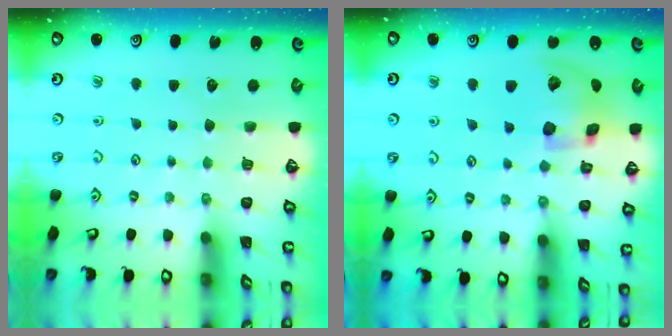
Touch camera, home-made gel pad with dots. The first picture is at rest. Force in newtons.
{"total": 15.5, "press": 15.3, "slide": 2.4}